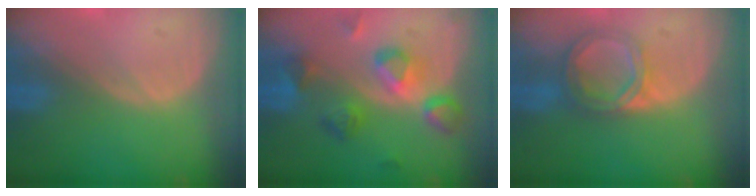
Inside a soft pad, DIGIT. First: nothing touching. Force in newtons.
{"total": 7.6, "press": 7.6, "slide": 0.6}
{"total": 5.9, "press": 5.2, "slide": 2.7}